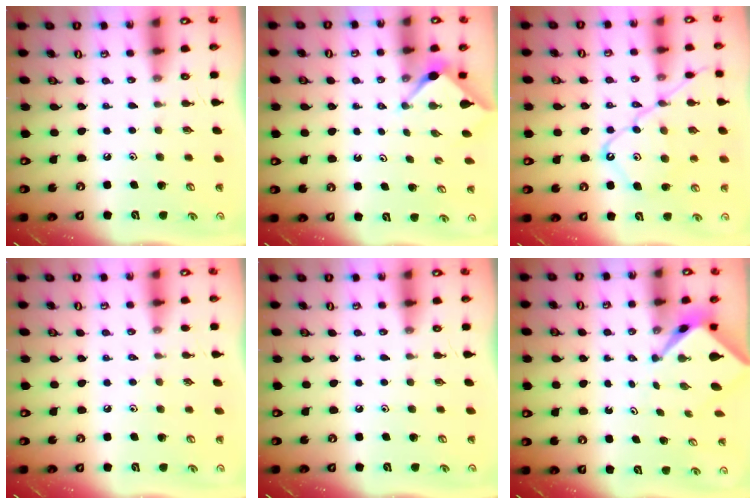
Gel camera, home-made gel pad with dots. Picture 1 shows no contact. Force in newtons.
{"total": 2.9, "press": 2.9, "slide": 0.4}
{"total": 13.9, "press": 13.8, "slide": 1.4}
{"total": 2.1, "press": 2.1, "slide": 0.4}
{"total": 0.0}
{"total": 2.5, "press": 2.5, "slide": 0.1}